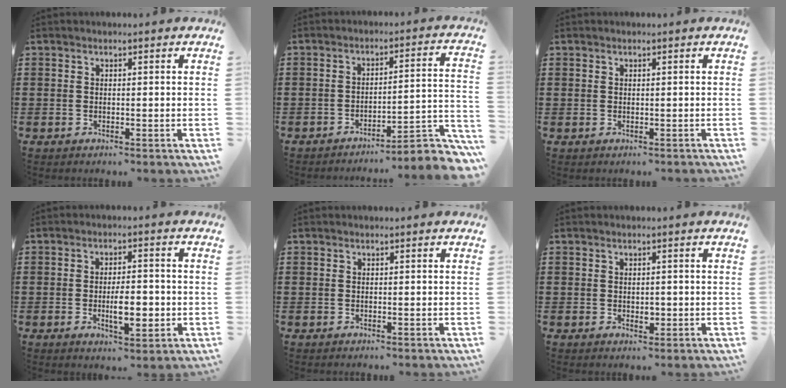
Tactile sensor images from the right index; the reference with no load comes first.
{"total": 5.2, "force": [-4.1, 0.4, 3.1], "torque": [-0.050, -0.019, -0.082]}
{"total": 0.6, "force": [0.2, 0.5, 0.0], "torque": [-0.001, 0.003, 0.003]}
{"total": 6.6, "force": [-1.3, 2.6, 5.9], "torque": [-0.098, 0.002, -0.024]}
{"total": 0.0}
{"total": 1.6, "force": [-0.2, 0.8, 1.4], "torque": [-0.025, 0.003, -0.003]}